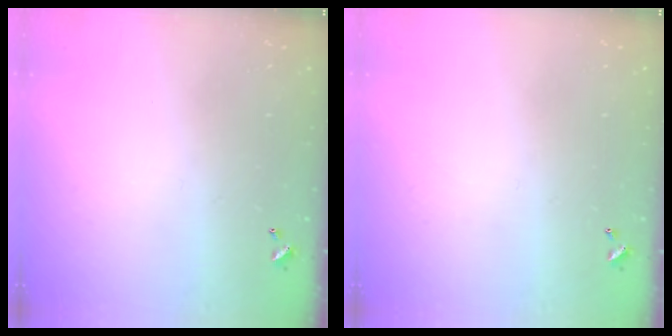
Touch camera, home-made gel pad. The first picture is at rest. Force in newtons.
{"total": 0.0}